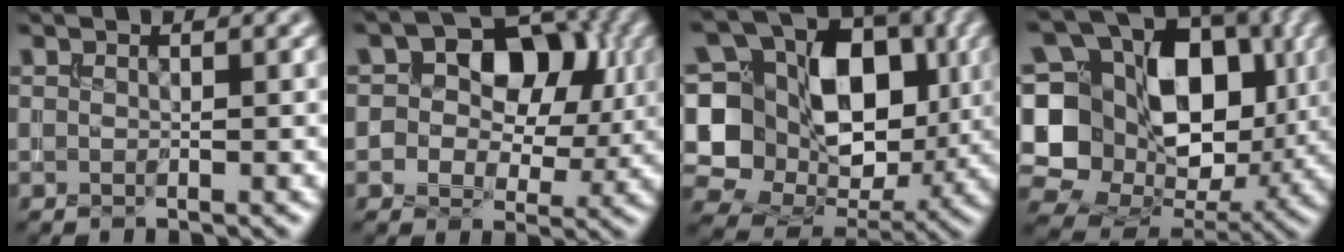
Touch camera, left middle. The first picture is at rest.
{"total": 8.5, "force": [1.8, 6.3, 5.5], "torque": [-0.056, 0.020, 0.006]}
{"total": 13.3, "force": [1.1, 10.5, 8.2], "torque": [-0.153, 0.008, 0.021]}
{"total": 14.7, "force": [1.4, 11.5, 9.1], "torque": [-0.178, 0.011, 0.034]}